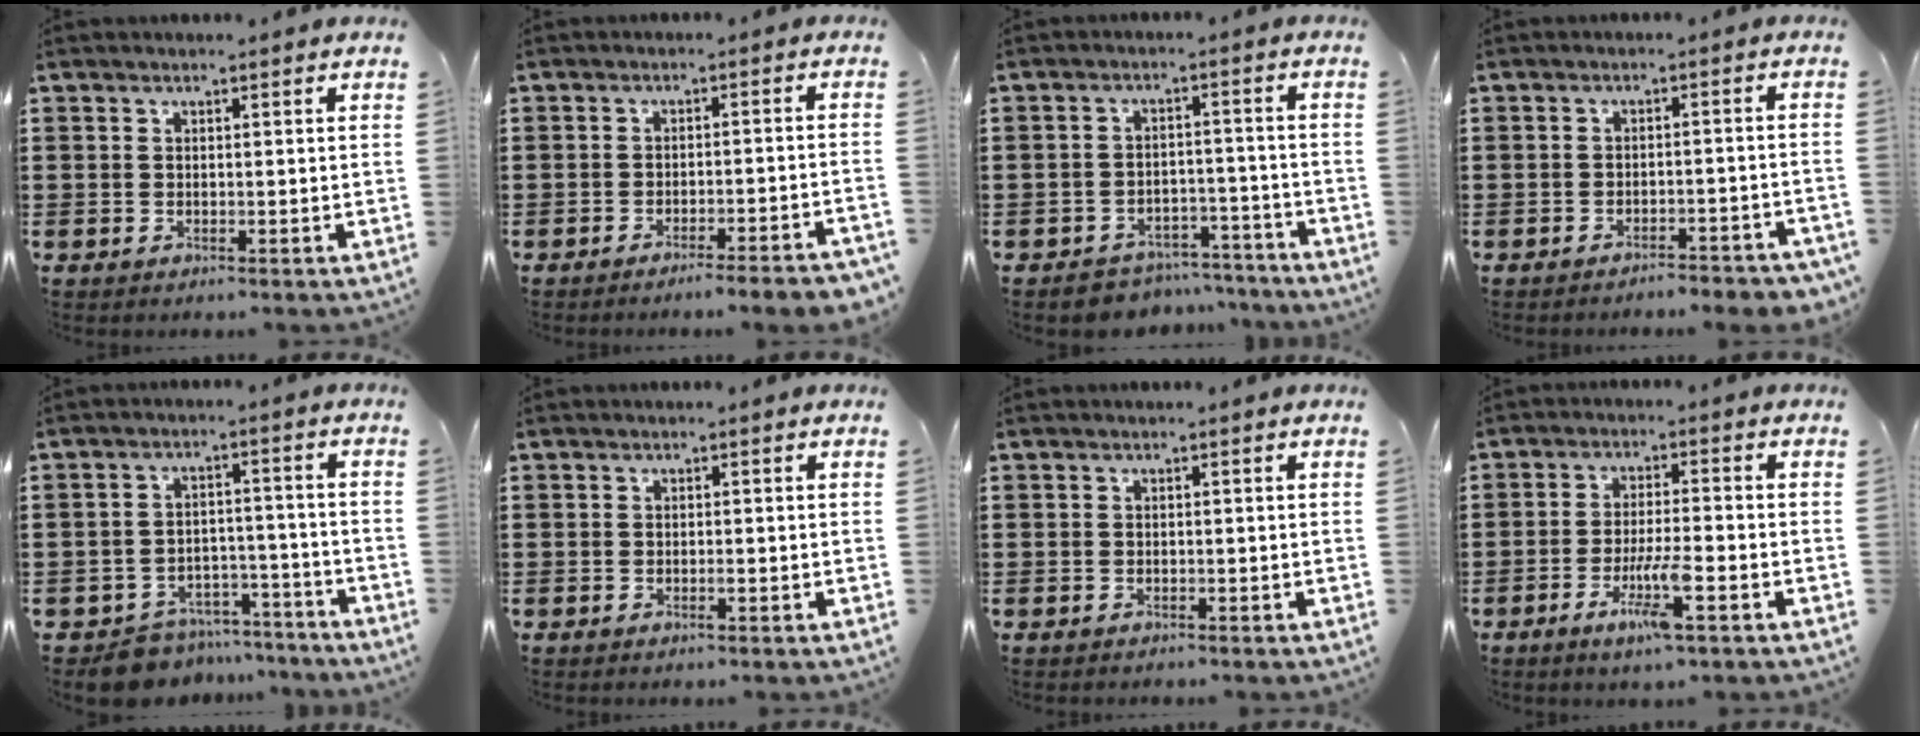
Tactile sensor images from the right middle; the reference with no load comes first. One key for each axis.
{"total": 3.4, "fx": -3.0, "fy": -0.6, "fz": 1.4, "tx": -0.021, "ty": -0.007, "tz": -0.058}
{"total": 4.2, "fx": -4.1, "fy": 0.9, "fz": 0.0, "tx": -0.007, "ty": 0.006, "tz": -0.087}
{"total": 2.9, "fx": -2.9, "fy": -0.1, "fz": 0.6, "tx": -0.012, "ty": -0.002, "tz": -0.058}
{"total": 6.6, "fx": -6.4, "fy": 1.4, "fz": 0.7, "tx": -0.013, "ty": 0.021, "tz": -0.125}
{"total": 0.6, "fx": -0.3, "fy": 0.1, "fz": 0.5, "tx": -0.010, "ty": -0.004, "tz": -0.004}
{"total": 0.0}
{"total": 6.6, "fx": -3.3, "fy": 0.9, "fz": 5.7, "tx": -0.117, "ty": -0.013, "tz": -0.061}